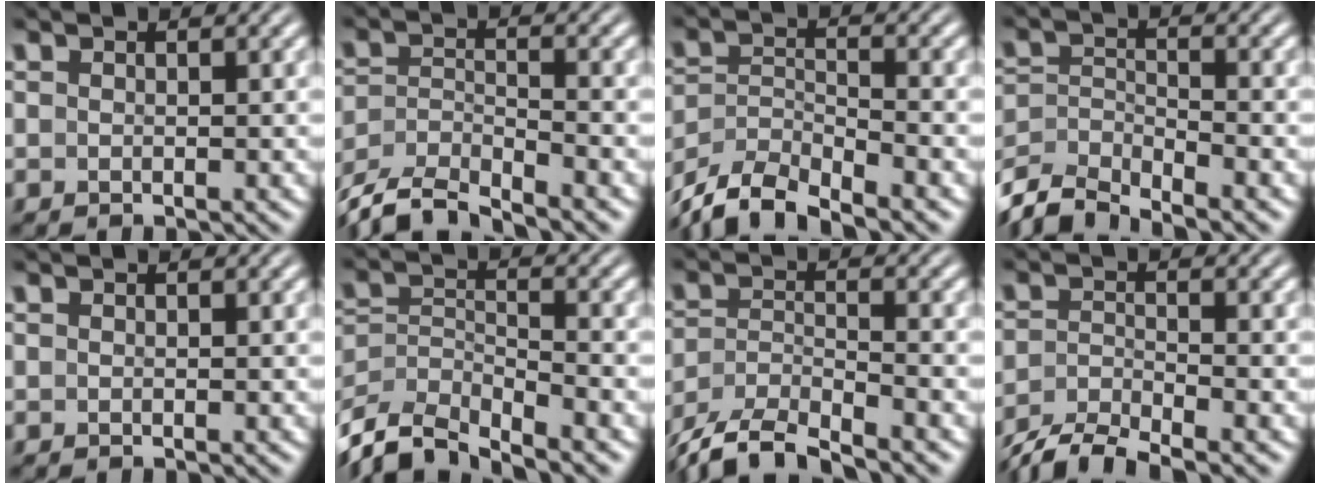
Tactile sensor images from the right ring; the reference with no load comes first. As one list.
[{"total": 7.6, "force": [-6.0, 3.8, 2.7], "torque": [-0.067, -0.031, -0.091]}, {"total": 8.5, "force": [-5.6, 5.0, 3.9], "torque": [-0.088, -0.037, -0.082]}, {"total": 6.8, "force": [-4.6, 4.0, 3.0], "torque": [-0.079, -0.044, -0.064]}, {"total": 0.0}, {"total": 8.2, "force": [-5.0, 5.0, 4.2], "torque": [-0.101, -0.051, -0.063]}, {"total": 8.6, "force": [-6.5, 4.7, 3.0], "torque": [-0.070, -0.028, -0.103]}, {"total": 5.5, "force": [-4.6, 1.8, 2.3], "torque": [-0.041, -0.013, -0.072]}]